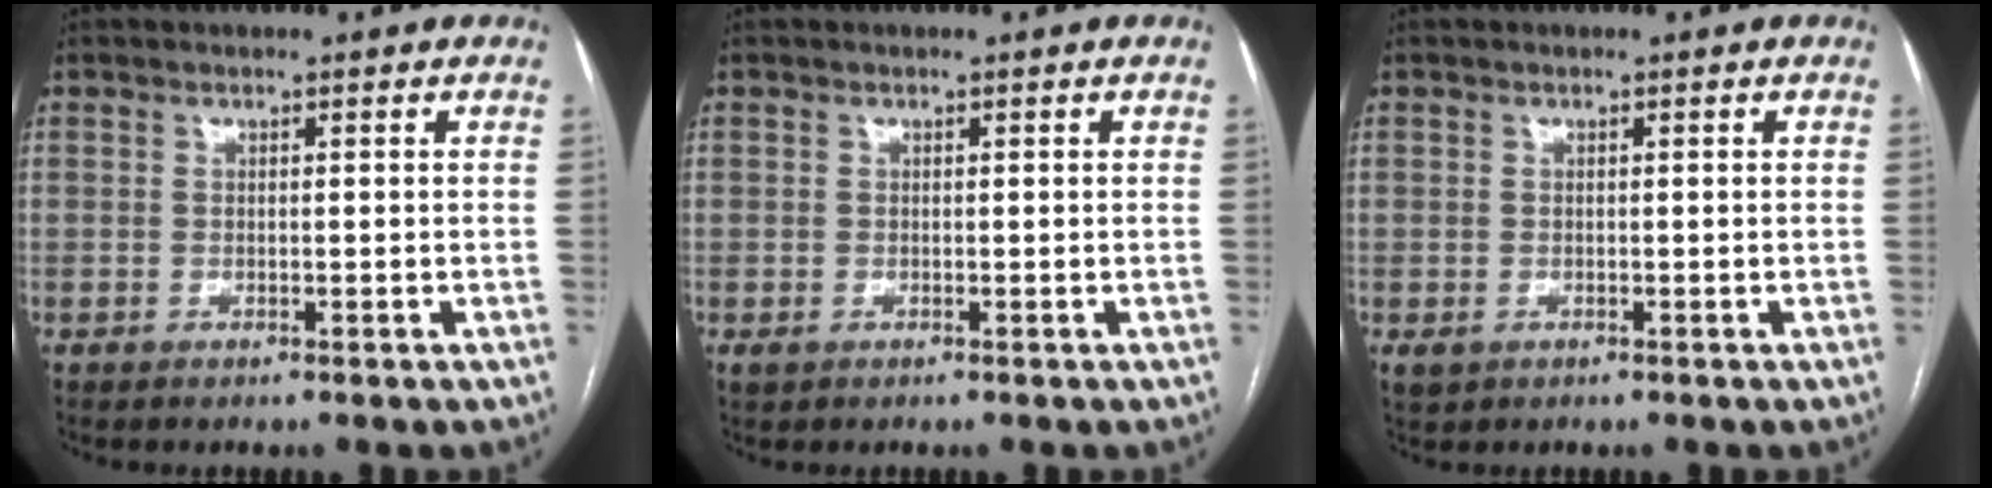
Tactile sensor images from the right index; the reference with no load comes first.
{"total": 0.7, "force": [-0.1, 0.6, 0.3], "torque": [-0.005, 0.001, 0.001]}
{"total": 1.4, "force": [-0.3, 1.3, 0.5], "torque": [-0.010, 0.002, 0.003]}